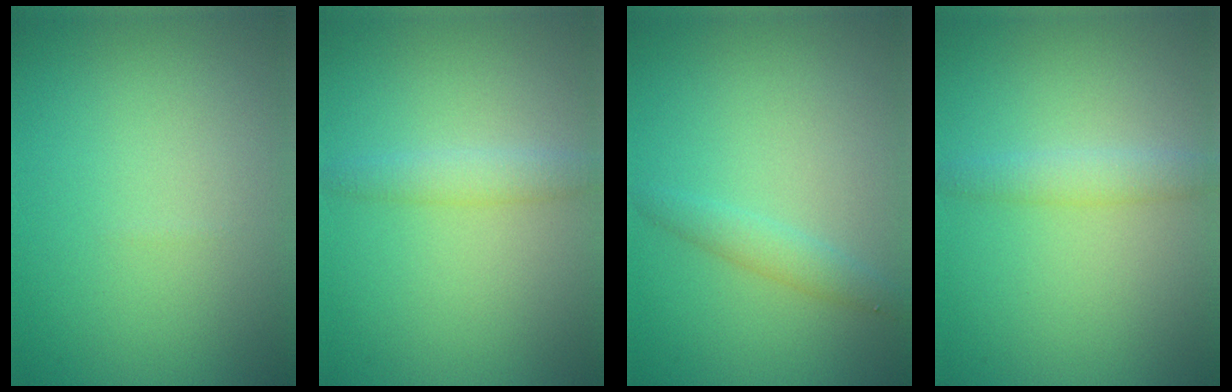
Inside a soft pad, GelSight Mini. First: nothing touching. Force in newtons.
{"total": 1.9, "press": 1.9, "slide": 0.1}
{"total": 1.6, "press": 1.6, "slide": 0.0}
{"total": 1.9, "press": 1.9, "slide": 0.1}